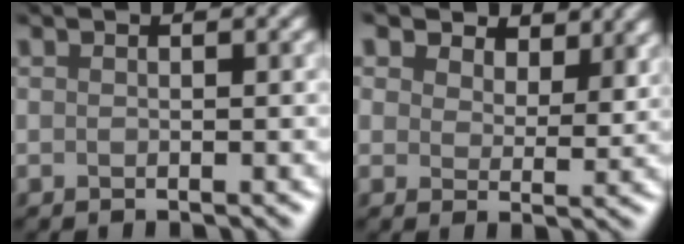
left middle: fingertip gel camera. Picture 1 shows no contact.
{"total": 3.3, "force": [3.0, 1.4, 0.1], "torque": [-0.019, 0.001, 0.043]}